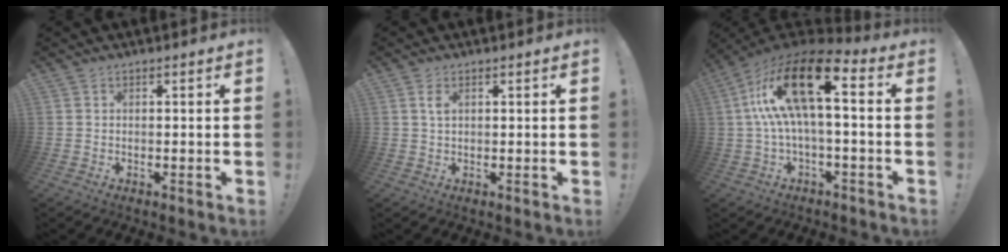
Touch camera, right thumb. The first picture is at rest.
{"total": 2.2, "force": [0.8, 1.1, 1.7], "torque": [-0.029, 0.000, 0.012]}
{"total": 19.1, "force": [3.9, 6.3, 17.5], "torque": [-0.325, -0.012, 0.061]}